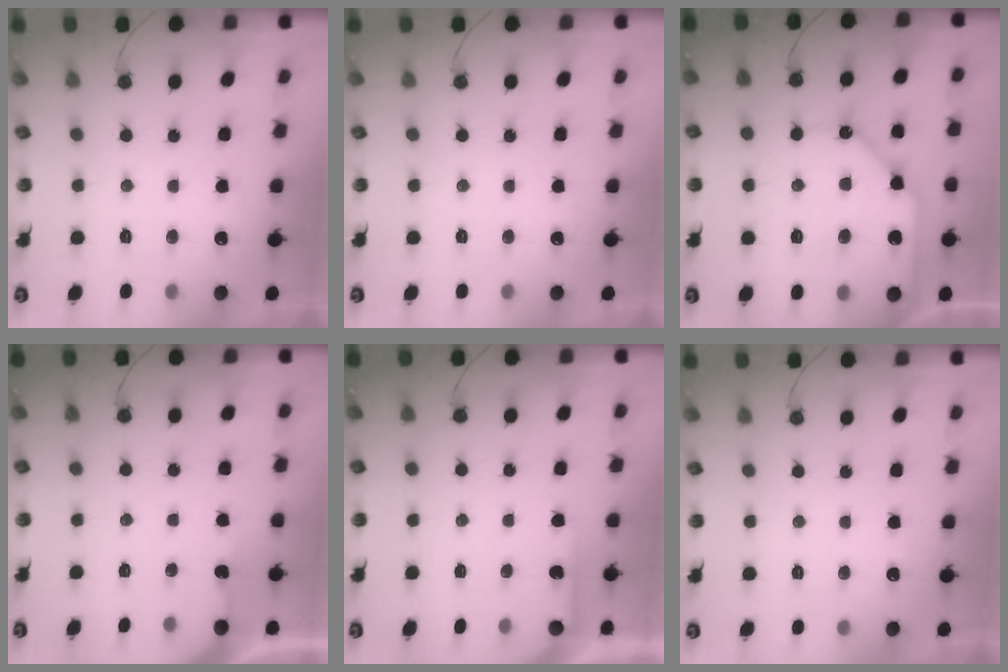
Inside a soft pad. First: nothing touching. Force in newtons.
{"total": 0.0}
{"total": 14.7, "press": 14.6, "slide": 1.6}
{"total": 2.7, "press": 2.7, "slide": 0.2}
{"total": 4.9, "press": 4.8, "slide": 0.7}
{"total": 0.0}